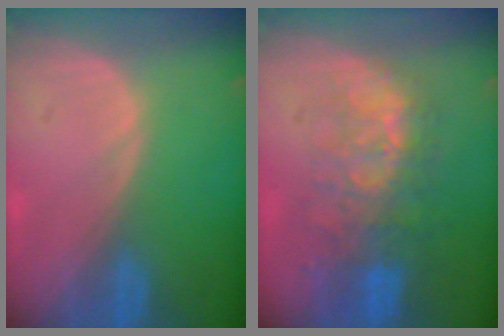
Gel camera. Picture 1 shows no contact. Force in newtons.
{"total": 10.1, "press": 8.6, "slide": 5.3}